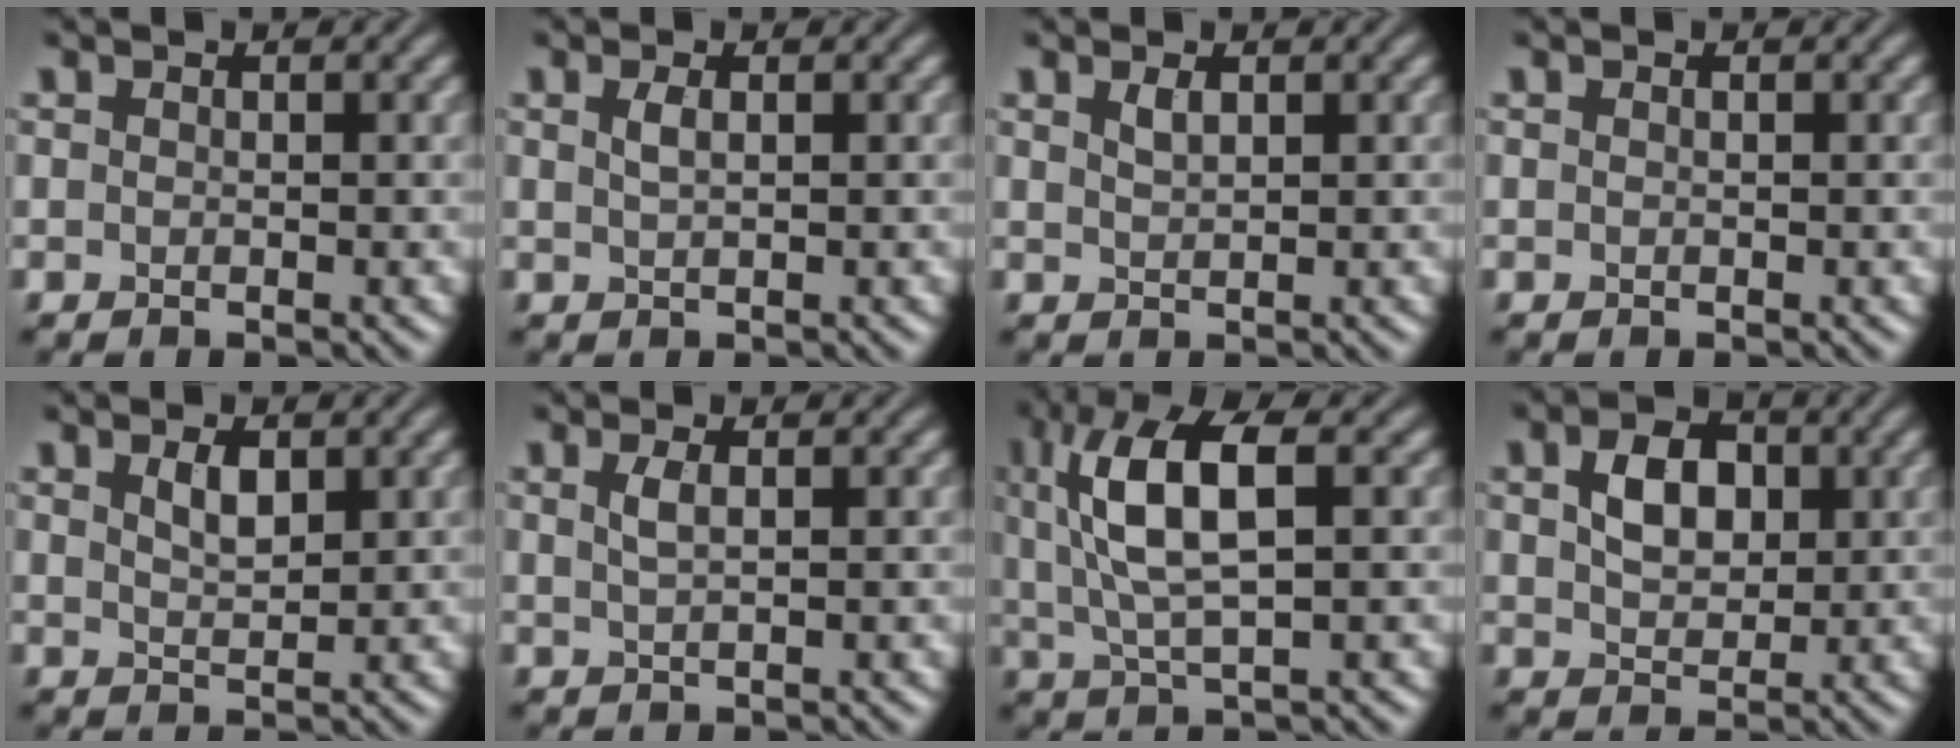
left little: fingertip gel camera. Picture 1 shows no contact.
{"total": 1.1, "force": [0.4, 0.3, 1.0], "torque": [-0.022, 0.004, 0.009]}
{"total": 1.1, "force": [0.7, 0.3, 0.8], "torque": [-0.018, 0.002, 0.015]}
{"total": 0.0}
{"total": 1.9, "force": [1.0, 0.7, 1.5], "torque": [-0.030, 0.000, 0.021]}
{"total": 1.5, "force": [0.5, 0.5, 1.3], "torque": [-0.026, 0.003, 0.009]}
{"total": 8.2, "force": [2.0, 2.9, 7.4], "torque": [-0.154, 0.010, 0.035]}
{"total": 4.0, "force": [1.0, 2.7, 2.8], "torque": [-0.058, 0.006, 0.017]}